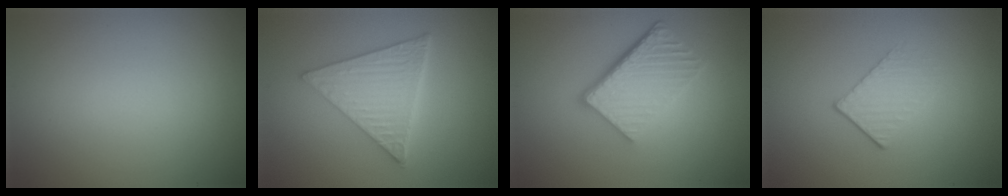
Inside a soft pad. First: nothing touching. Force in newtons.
{"total": 6.0, "press": 4.5, "slide": 4.0}
{"total": 6.1, "press": 4.1, "slide": 4.5}
{"total": 1.6, "press": 1.1, "slide": 1.1}